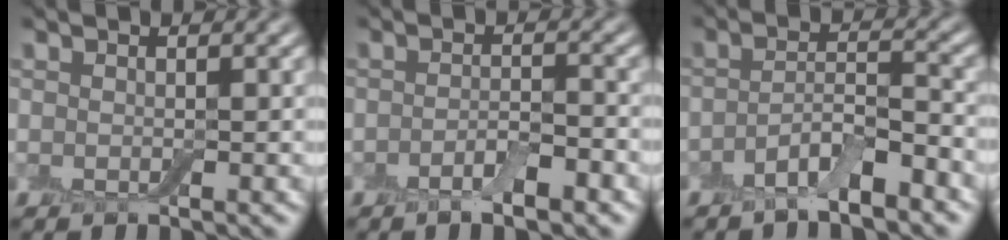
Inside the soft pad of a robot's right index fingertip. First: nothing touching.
{"total": 2.8, "force": [-1.6, 0.9, 2.2], "torque": [-0.040, -0.001, -0.027]}
{"total": 4.0, "force": [-2.5, 1.1, 2.9], "torque": [-0.054, 0.004, -0.051]}